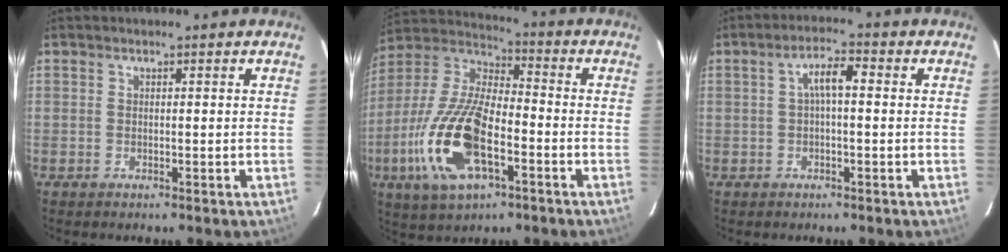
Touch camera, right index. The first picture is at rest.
{"total": 20.0, "force": [-7.0, 8.6, 16.6], "torque": [-0.361, -0.016, -0.135]}
{"total": 4.2, "force": [0.2, 1.3, 3.9], "torque": [-0.073, 0.014, 0.005]}